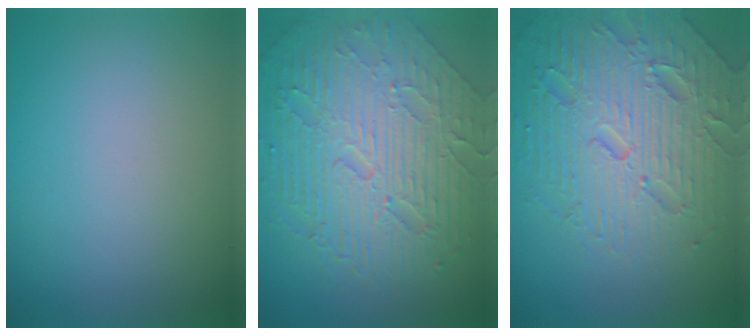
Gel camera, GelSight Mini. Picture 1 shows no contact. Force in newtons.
{"total": 10.3, "press": 6.8, "slide": 7.7}
{"total": 7.4, "press": 7.3, "slide": 1.5}